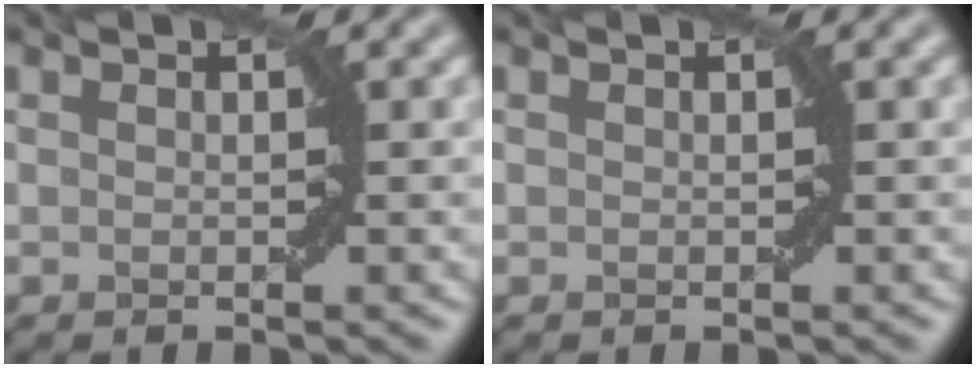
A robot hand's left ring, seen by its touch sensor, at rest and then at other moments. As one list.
[{"total": 0.0}]